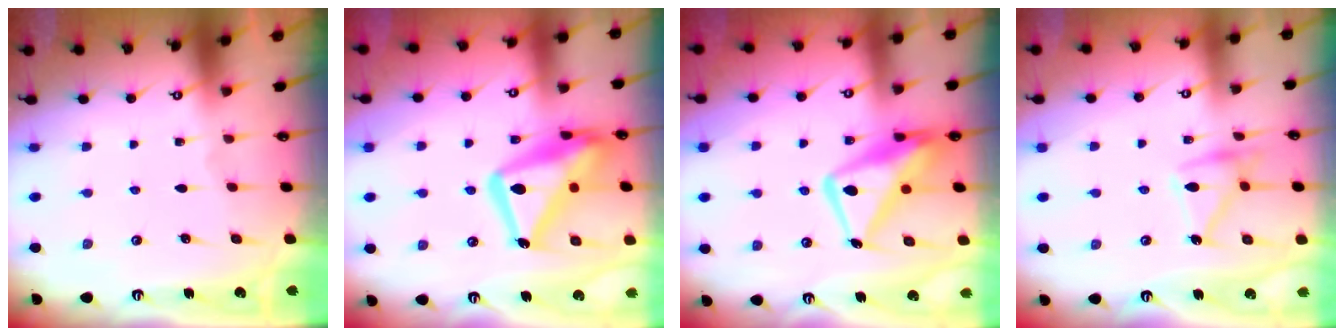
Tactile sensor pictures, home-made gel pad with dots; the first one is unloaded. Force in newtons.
{"total": 18.7, "press": 18.6, "slide": 1.9}
{"total": 14.7, "press": 14.6, "slide": 1.3}
{"total": 13.7, "press": 13.7, "slide": 0.1}